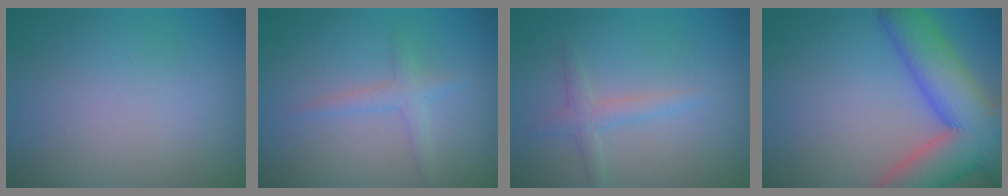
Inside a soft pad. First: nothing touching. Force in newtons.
{"total": 1.6, "press": 1.6, "slide": 0.0}
{"total": 1.7, "press": 1.7, "slide": 0.1}
{"total": 11.2, "press": 11.2, "slide": 0.8}